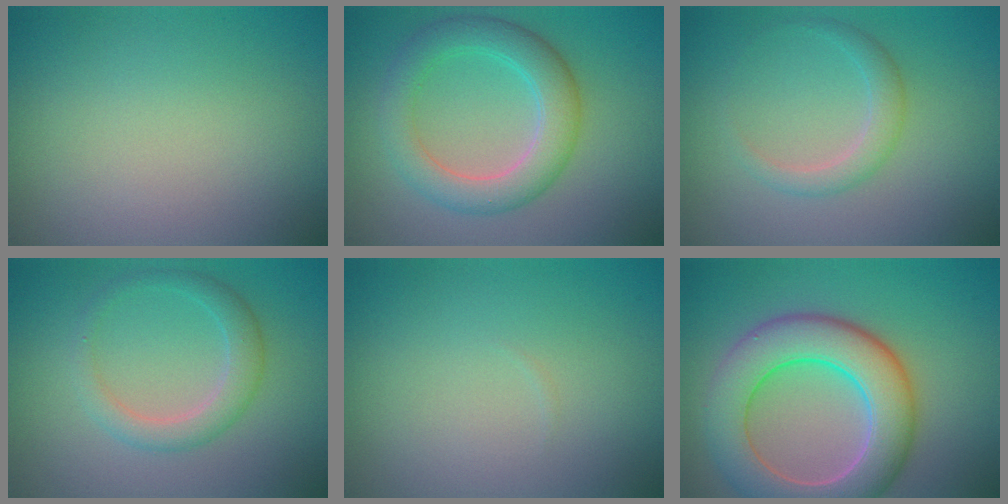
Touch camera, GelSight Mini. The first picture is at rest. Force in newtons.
{"total": 4.9, "press": 4.9, "slide": 0.1}
{"total": 1.9, "press": 1.9, "slide": 0.1}
{"total": 2.7, "press": 2.7, "slide": 0.1}
{"total": 0.0}
{"total": 8.5, "press": 8.5, "slide": 0.5}